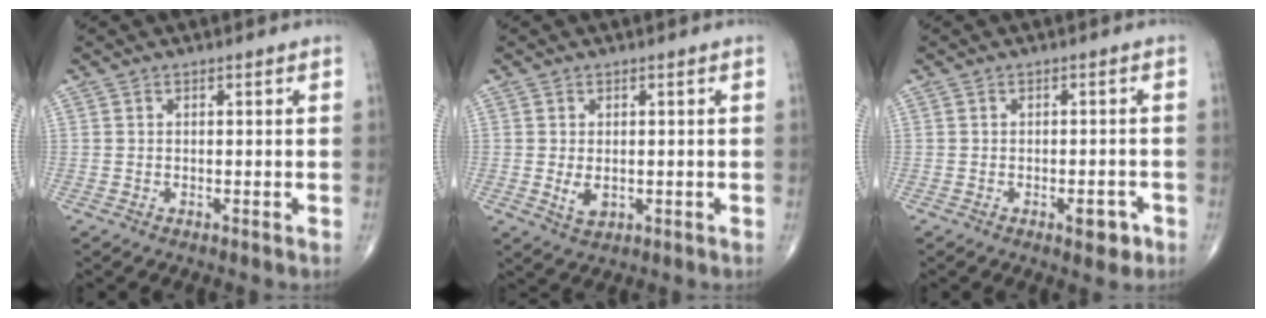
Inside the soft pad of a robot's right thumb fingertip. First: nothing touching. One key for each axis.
{"total": 3.0, "fx": -0.2, "fy": 1.9, "fz": 2.3, "tx": -0.034, "ty": -0.006, "tz": 0.003}
{"total": 3.5, "fx": -1.8, "fy": 1.6, "fz": 2.6, "tx": -0.019, "ty": 0.005, "tz": -0.020}